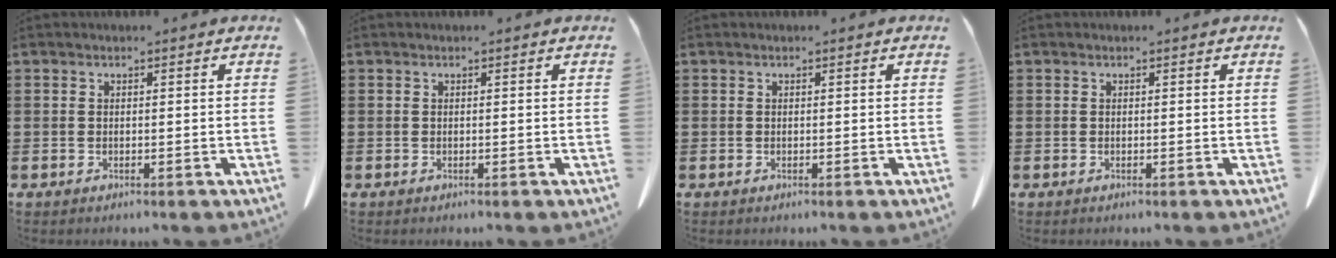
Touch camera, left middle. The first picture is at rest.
{"total": 0.0}
{"total": 0.0}
{"total": 0.0}